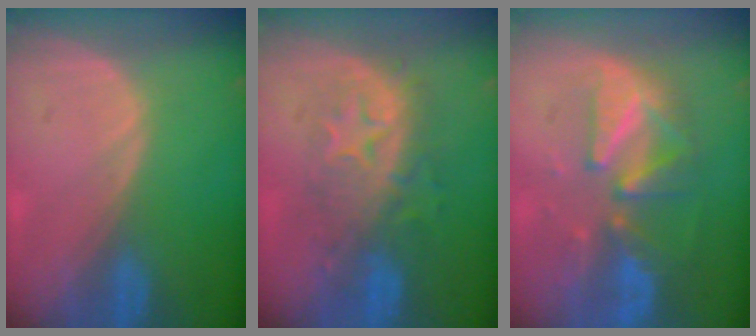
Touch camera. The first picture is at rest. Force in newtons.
{"total": 8.3, "press": 8.0, "slide": 2.2}
{"total": 9.3, "press": 8.5, "slide": 3.7}